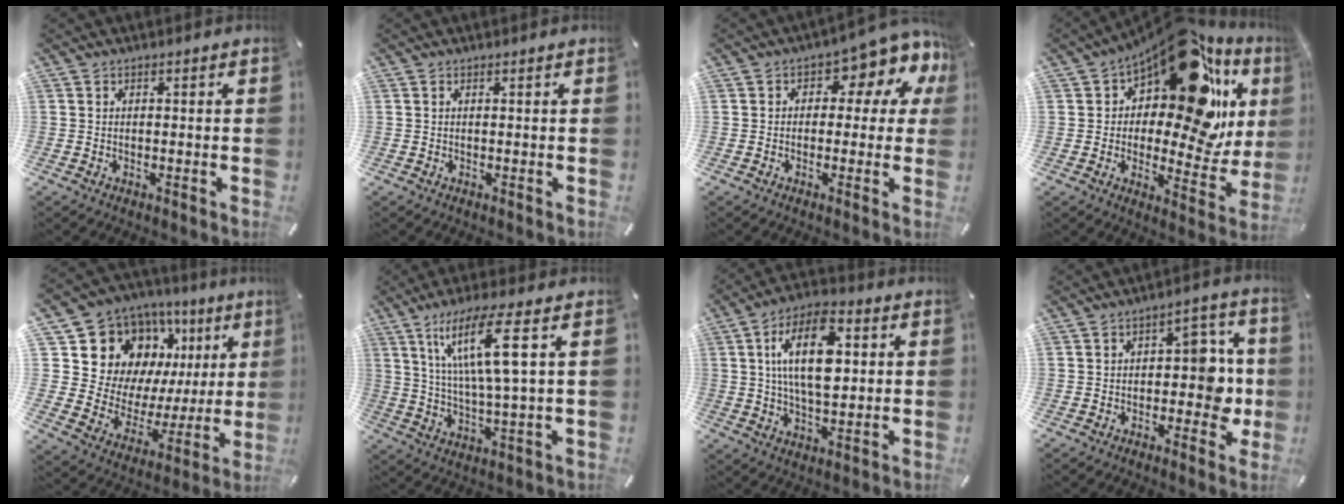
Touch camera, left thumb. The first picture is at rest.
{"total": 0.0}
{"total": 8.7, "force": [4.2, 4.6, 6.1], "torque": [-0.074, -0.040, 0.069]}
{"total": 23.8, "force": [12.8, 10.6, 17.0], "torque": [-0.243, -0.096, 0.212]}
{"total": 16.0, "force": [9.3, 12.0, 4.9], "torque": [-0.089, -0.085, 0.186]}
{"total": 13.4, "force": [5.7, 1.9, 12.0], "torque": [-0.238, 0.000, 0.091]}
{"total": 15.4, "force": [3.4, 7.8, 12.8], "torque": [-0.239, 0.000, 0.052]}
{"total": 11.0, "force": [-1.3, 6.7, 8.6], "torque": [-0.099, 0.009, -0.022]}